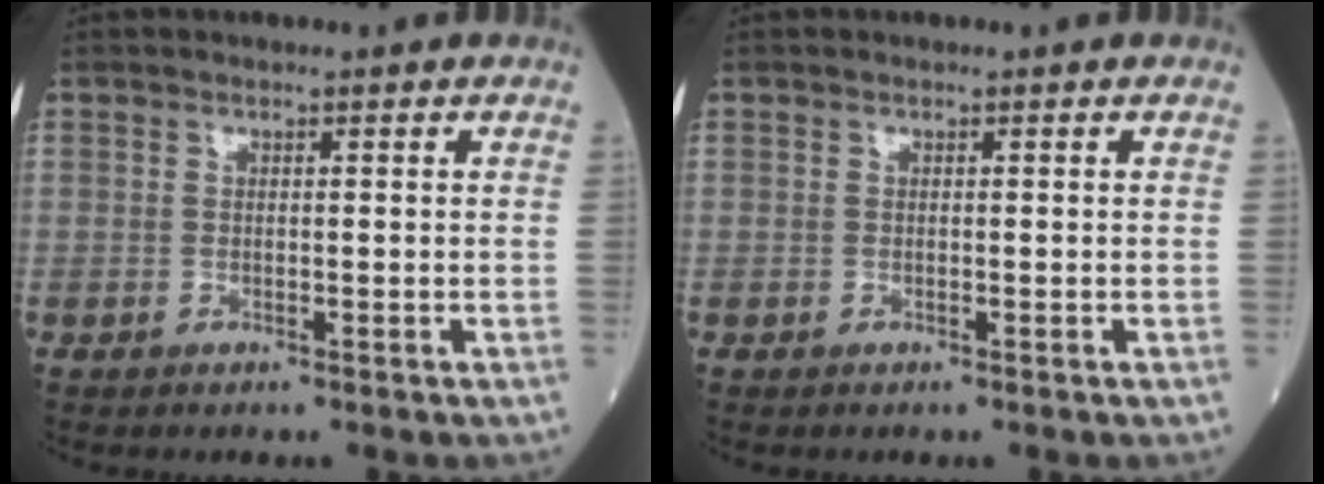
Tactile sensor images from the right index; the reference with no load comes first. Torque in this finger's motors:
{"motor_torque": [0.01, 0.01, 0.00, 0.00]}